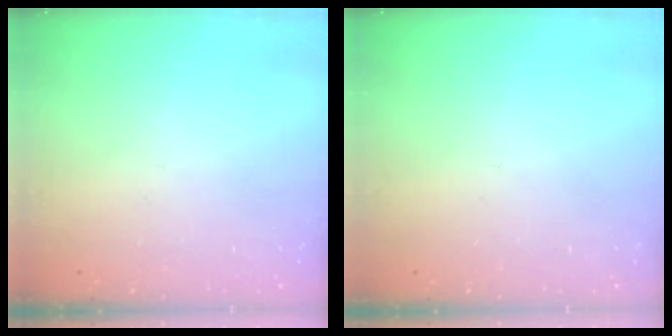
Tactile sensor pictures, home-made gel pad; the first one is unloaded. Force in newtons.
{"total": 0.0}